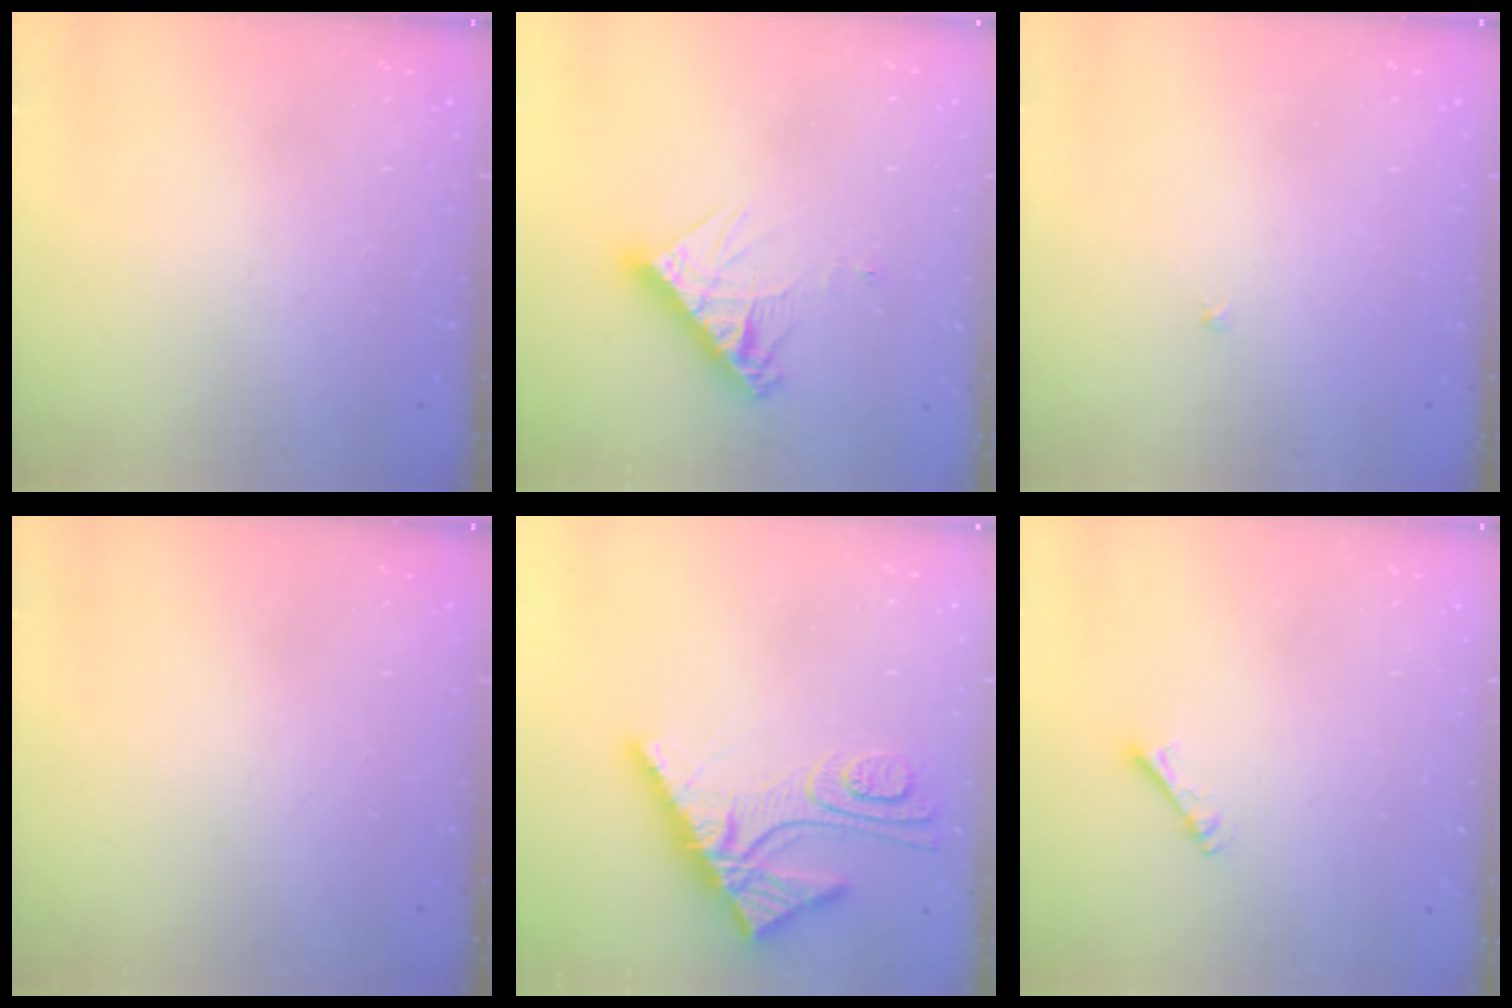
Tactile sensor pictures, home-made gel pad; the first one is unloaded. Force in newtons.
{"total": 11.9, "press": 11.8, "slide": 1.0}
{"total": 1.0, "press": 0.9, "slide": 0.3}
{"total": 0.0}
{"total": 11.9, "press": 11.9, "slide": 1.0}
{"total": 2.7, "press": 2.7, "slide": 0.4}